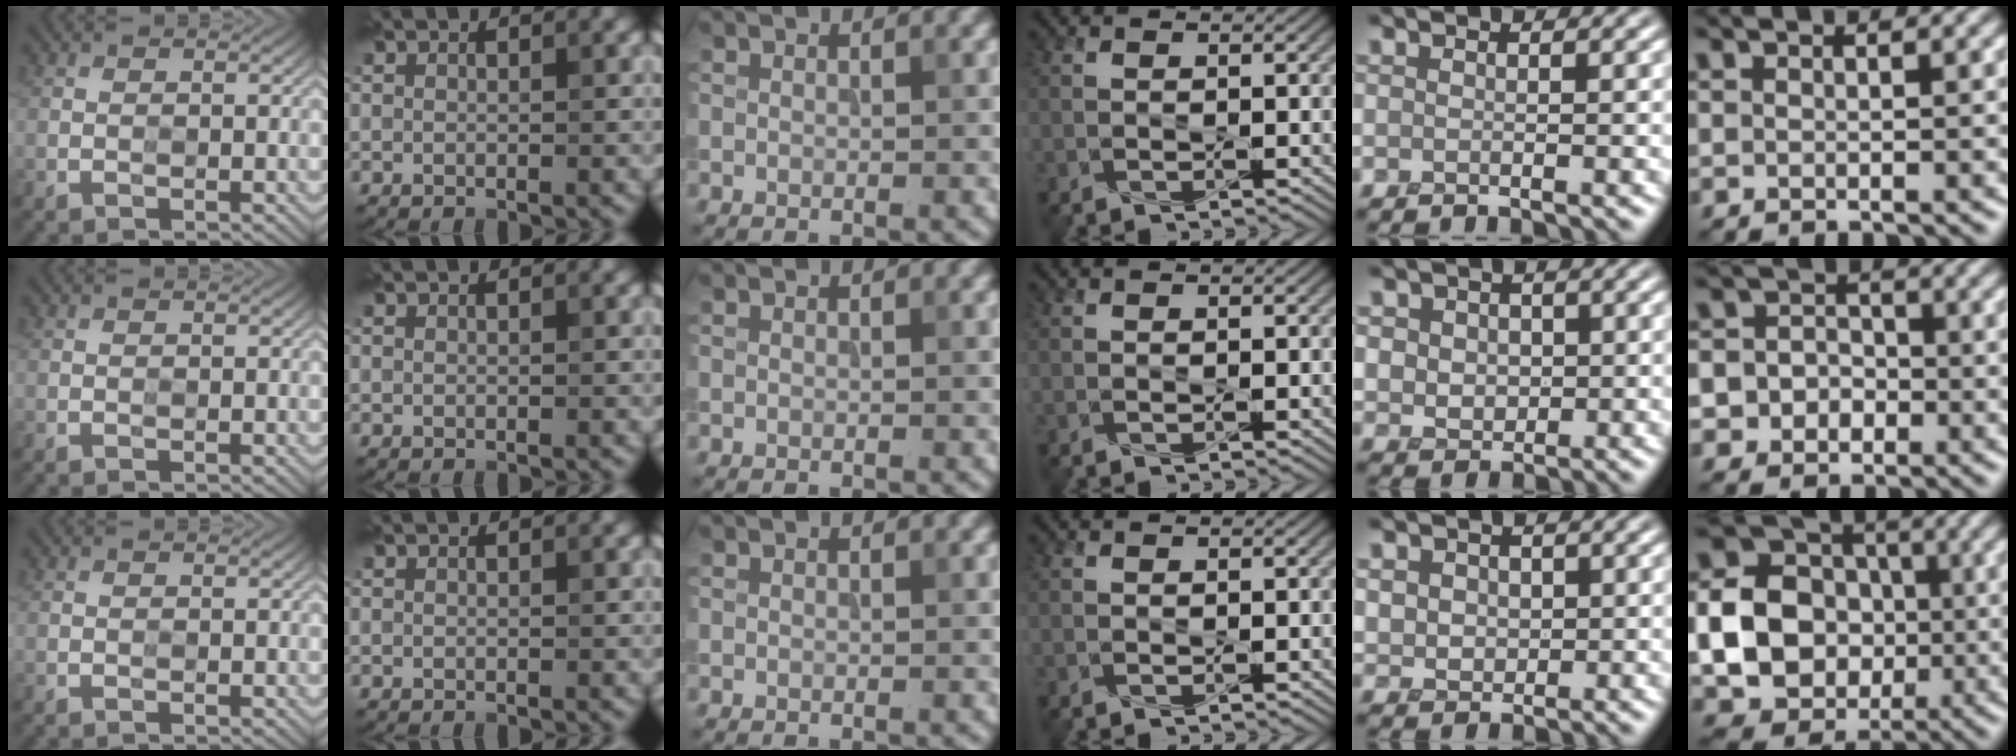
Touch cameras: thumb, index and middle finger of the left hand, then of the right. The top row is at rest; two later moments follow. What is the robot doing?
{"motion": "press", "object": "gel pad"}